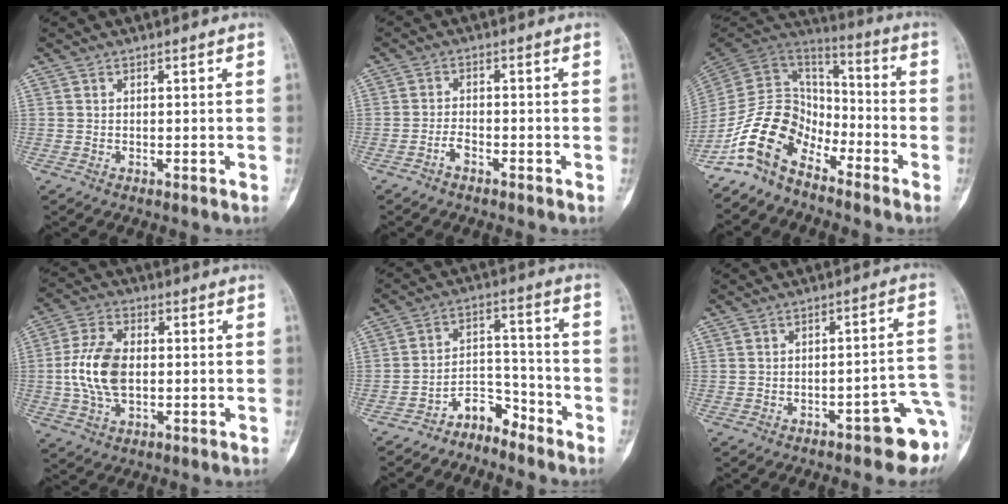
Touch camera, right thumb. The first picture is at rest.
{"total": 2.3, "force": [-1.6, 1.0, 1.3], "torque": [-0.027, 0.013, -0.033]}
{"total": 13.3, "force": [-8.9, 7.7, 6.0], "torque": [-0.099, 0.092, -0.186]}
{"total": 11.1, "force": [-0.3, 6.6, 8.8], "torque": [-0.179, 0.011, -0.005]}
{"total": 6.5, "force": [-5.6, 2.9, 1.2], "torque": [0.002, 0.081, -0.107]}
{"total": 10.3, "force": [-5.5, 3.0, 8.1], "torque": [-0.074, 0.046, -0.065]}